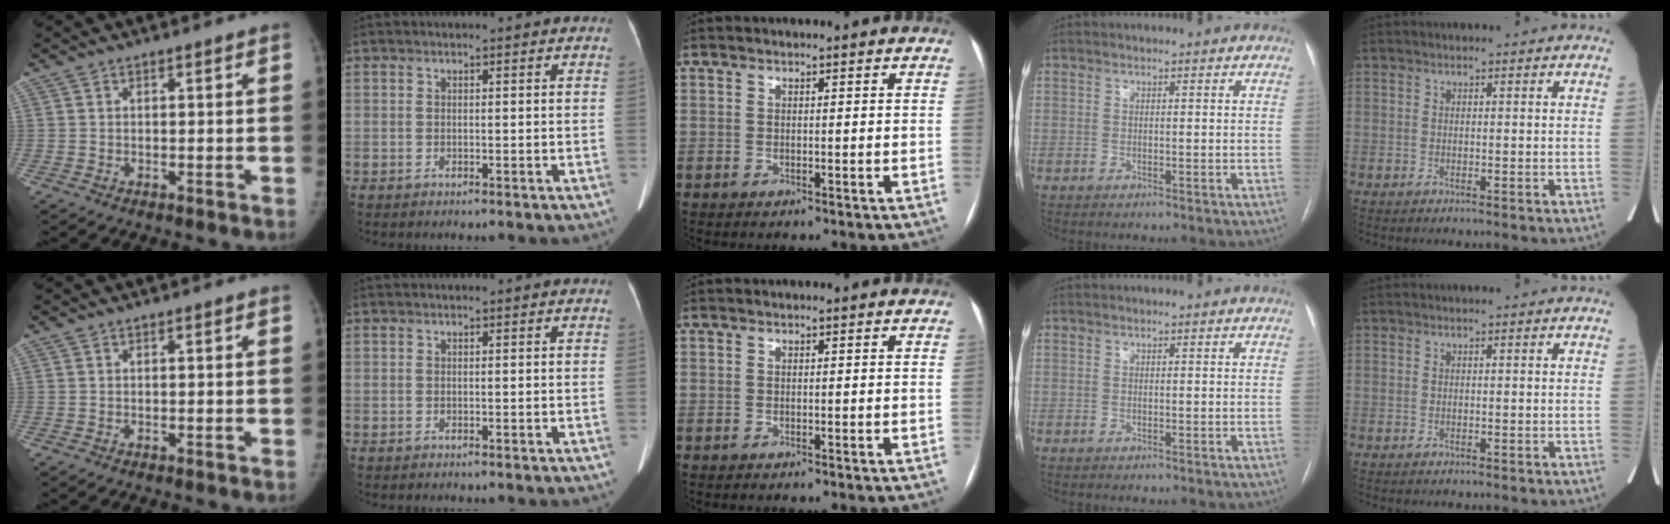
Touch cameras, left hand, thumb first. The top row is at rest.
{}